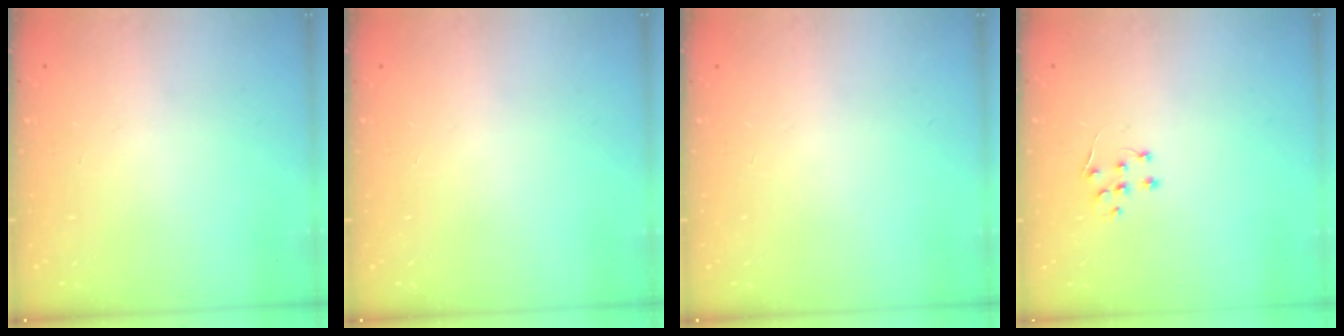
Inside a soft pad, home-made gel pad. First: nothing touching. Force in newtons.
{"total": 0.0}
{"total": 0.0}
{"total": 5.1, "press": 5.1, "slide": 0.7}